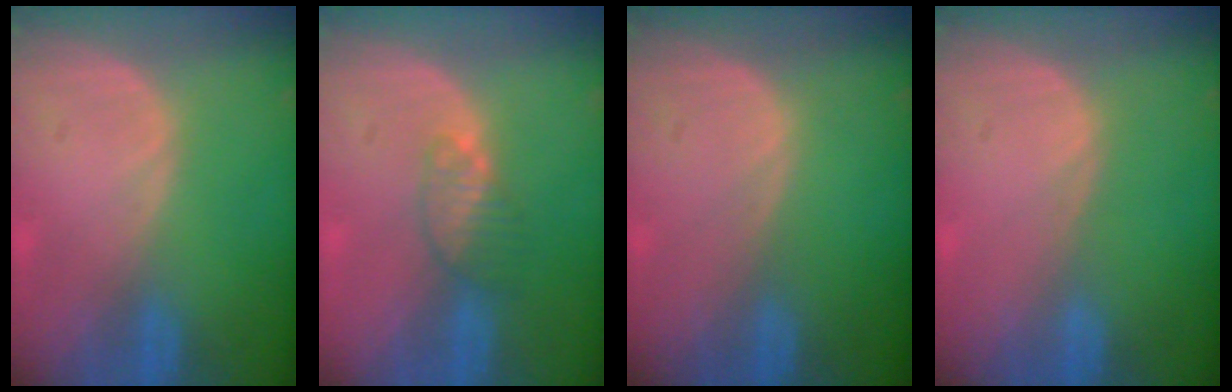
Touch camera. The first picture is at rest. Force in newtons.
{"total": 3.3, "press": 3.1, "slide": 1.1}
{"total": 0.0}
{"total": 0.0}